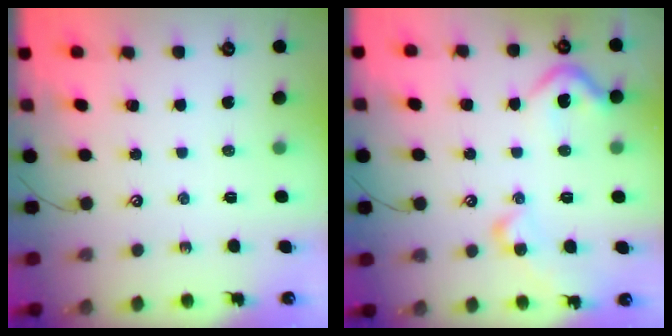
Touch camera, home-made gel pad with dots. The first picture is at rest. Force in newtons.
{"total": 9.9, "press": 9.8, "slide": 1.4}